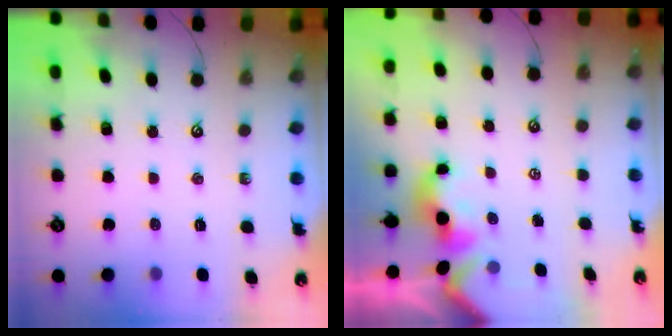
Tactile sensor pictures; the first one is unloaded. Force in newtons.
{"total": 0.9, "press": 0.5, "slide": 0.7}